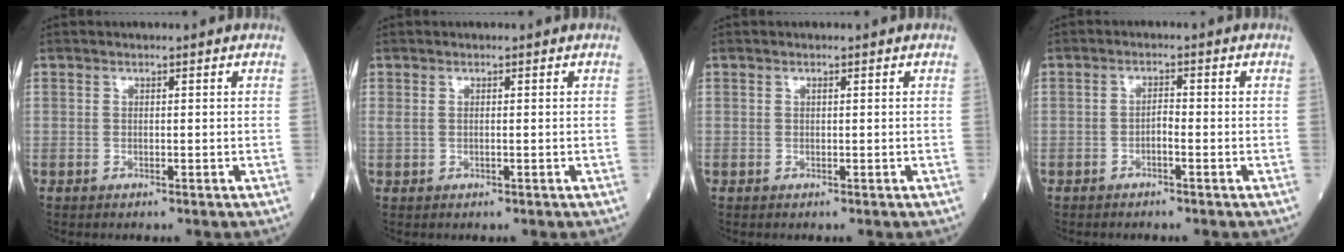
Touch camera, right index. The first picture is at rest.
{"total": 0.9, "force": [0.4, 0.3, 0.8], "torque": [-0.033, 0.013, 0.018]}
{"total": 0.0}
{"total": 1.4, "force": [-0.6, 0.3, 1.2], "torque": [-0.020, 0.005, -0.010]}